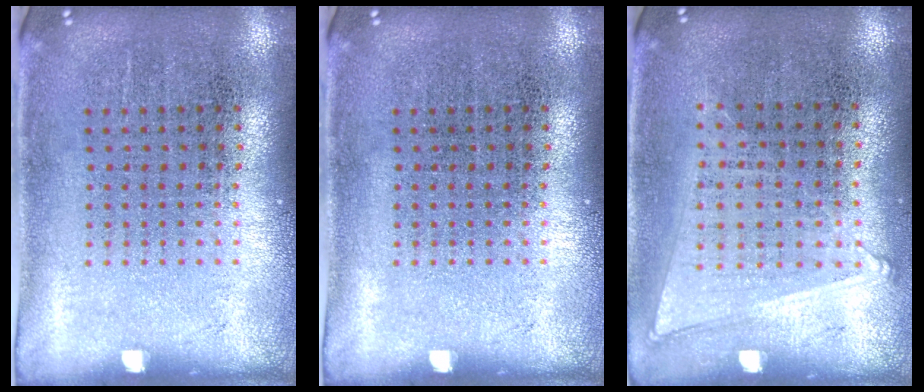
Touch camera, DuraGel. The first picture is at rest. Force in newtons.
{"total": 0.0}
{"total": 1.0, "press": 0.9, "slide": 0.5}